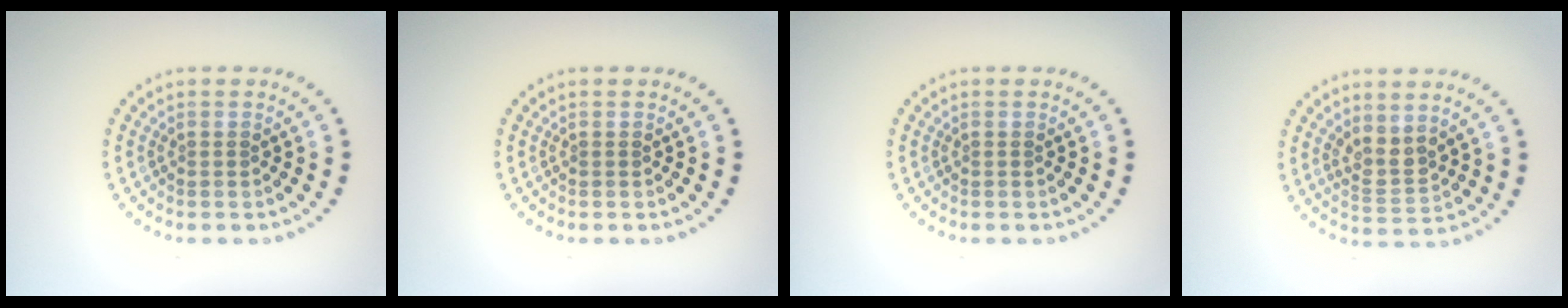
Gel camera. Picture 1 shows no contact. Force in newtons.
{"total": 0.0}
{"total": 0.0}
{"total": 2.3, "press": 1.9, "slide": 1.3}